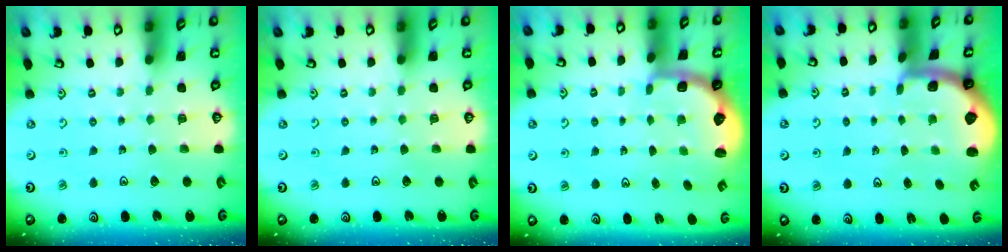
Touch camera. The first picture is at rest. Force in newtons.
{"total": 0.0}
{"total": 2.6, "press": 1.9, "slide": 1.7}
{"total": 1.2, "press": 1.2, "slide": 0.3}